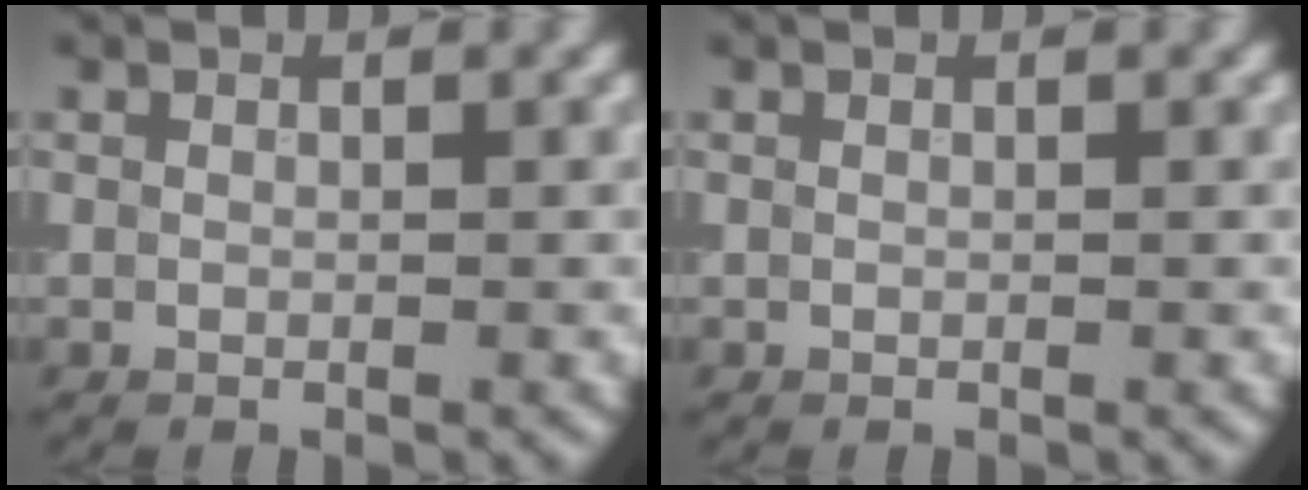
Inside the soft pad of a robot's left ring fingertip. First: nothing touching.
{"total": 0.0}